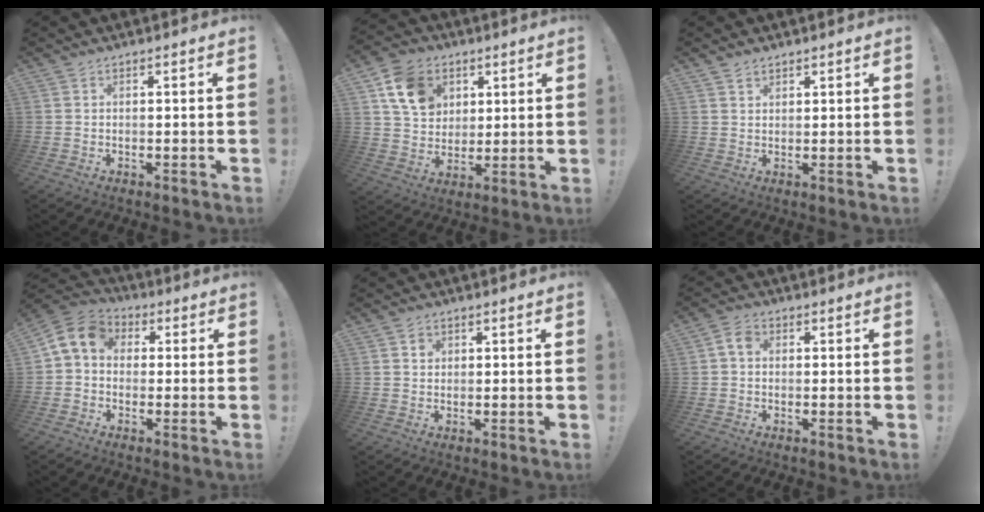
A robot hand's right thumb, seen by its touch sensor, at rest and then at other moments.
{"total": 13.3, "force": [5.9, 10.4, 5.8], "torque": [-0.086, -0.017, 0.118]}
{"total": 2.1, "force": [1.8, 1.0, 0.4], "torque": [0.002, -0.014, 0.032]}
{"total": 8.3, "force": [1.0, 6.7, 4.8], "torque": [-0.091, 0.016, 0.026]}
{"total": 1.8, "force": [0.7, 1.6, 0.2], "torque": [0.009, -0.004, 0.010]}
{"total": 4.1, "force": [0.5, 2.9, 2.8], "torque": [-0.052, 0.010, 0.012]}